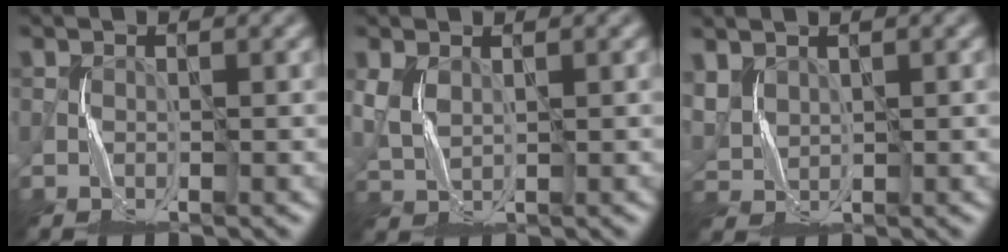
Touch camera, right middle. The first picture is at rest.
{"total": 2.1, "force": [0.9, 1.1, 1.5], "torque": [-0.053, -0.002, 0.024]}
{"total": 2.8, "force": [1.7, 1.7, 1.4], "torque": [-0.049, 0.000, 0.038]}